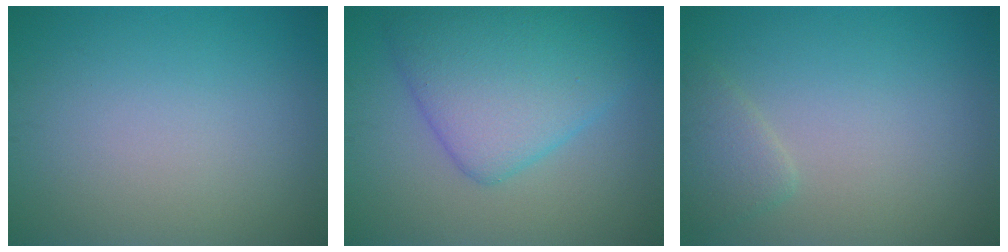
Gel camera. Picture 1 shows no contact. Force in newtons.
{"total": 7.0, "press": 7.0, "slide": 0.4}
{"total": 1.9, "press": 1.9, "slide": 0.2}